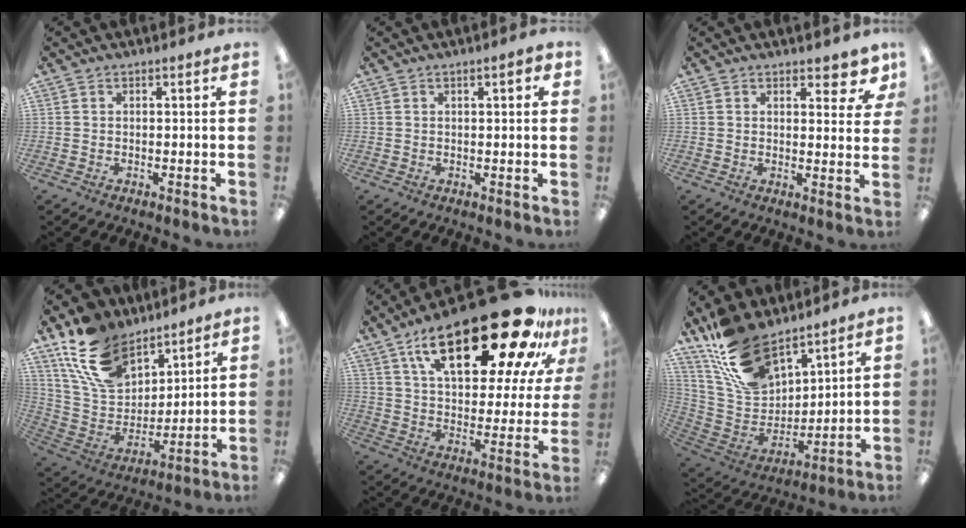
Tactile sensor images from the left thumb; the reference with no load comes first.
{"total": 3.0, "force": [1.4, 0.8, 2.6], "torque": [-0.036, -0.002, 0.019]}
{"total": 5.6, "force": [4.2, 2.1, 3.1], "torque": [-0.022, -0.028, 0.066]}
{"total": 18.4, "force": [11.9, 11.0, 8.7], "torque": [-0.177, -0.050, 0.229]}
{"total": 31.0, "force": [18.6, 11.6, 22.0], "torque": [-0.340, -0.109, 0.303]}
{"total": 18.1, "force": [13.2, 9.0, 8.4], "torque": [-0.178, -0.070, 0.250]}